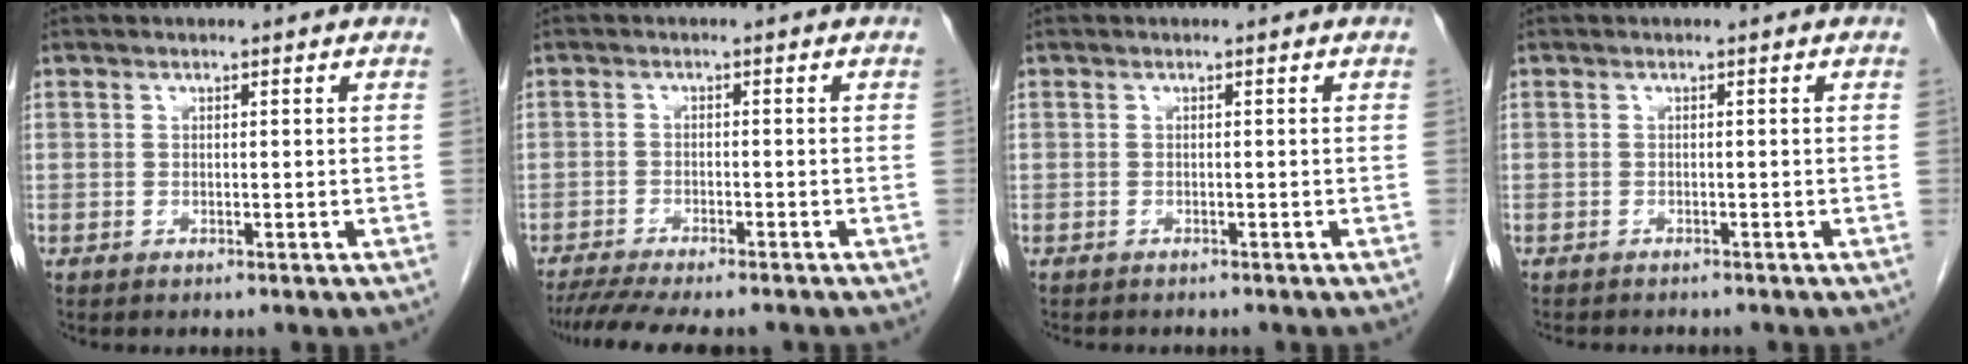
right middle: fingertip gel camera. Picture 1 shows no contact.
{"total": 10.2, "force": [-8.8, 1.4, 4.9], "torque": [-0.070, -0.010, -0.133]}
{"total": 2.2, "force": [-2.0, 0.7, 0.8], "torque": [-0.015, -0.004, -0.022]}
{"total": 3.3, "force": [-2.9, 1.0, 1.1], "torque": [-0.016, -0.005, -0.036]}